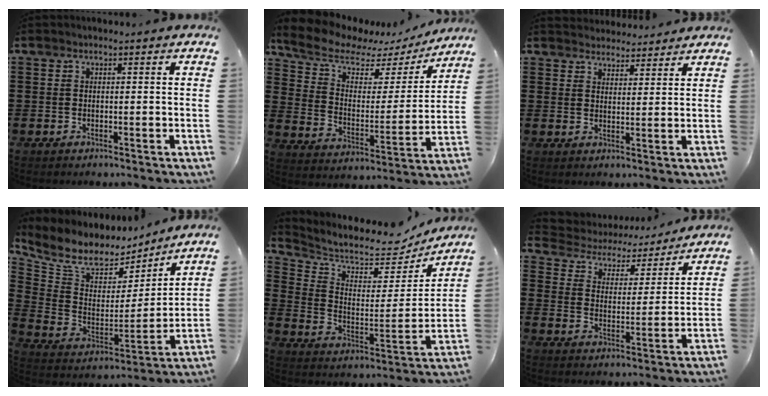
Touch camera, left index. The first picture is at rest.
{"total": 8.0, "force": [6.3, 3.4, 3.5], "torque": [-0.100, -0.030, 0.109]}
{"total": 3.2, "force": [3.1, 0.5, -0.3], "torque": [-0.005, -0.009, 0.060]}
{"total": 8.0, "force": [6.4, 3.9, 2.6], "torque": [-0.083, -0.045, 0.113]}
{"total": 6.0, "force": [5.6, 1.2, 1.6], "torque": [-0.065, -0.044, 0.094]}
{"total": 3.8, "force": [3.7, 1.0, 0.4], "torque": [-0.034, -0.030, 0.055]}